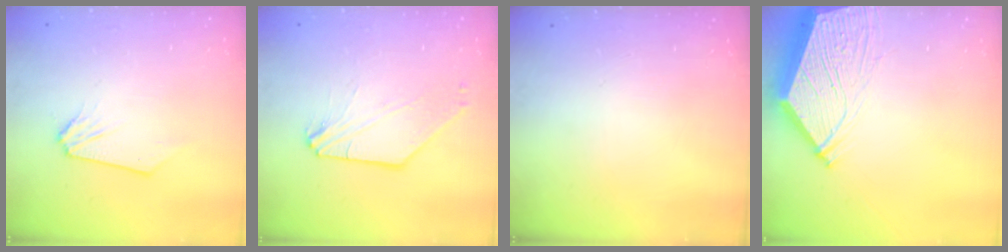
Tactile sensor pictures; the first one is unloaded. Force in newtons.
{"total": 5.4, "press": 5.3, "slide": 0.8}
{"total": 0.0}
{"total": 11.7, "press": 11.6, "slide": 1.5}